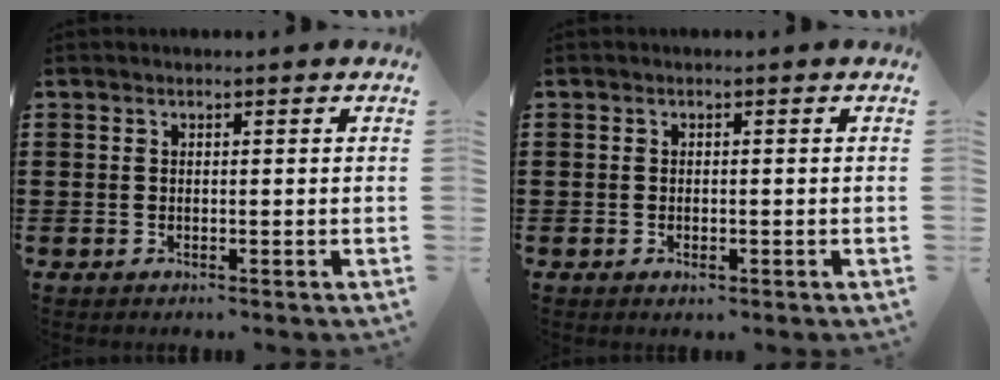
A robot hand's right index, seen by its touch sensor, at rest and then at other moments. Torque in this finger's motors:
{"motor_torque": [-0.03, 0.51, 0.05, 0.00]}